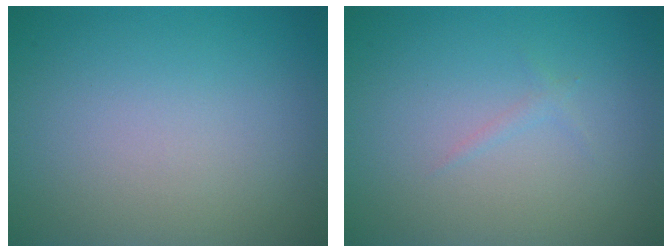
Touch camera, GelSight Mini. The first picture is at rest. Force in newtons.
{"total": 0.6, "press": 0.6, "slide": 0.1}